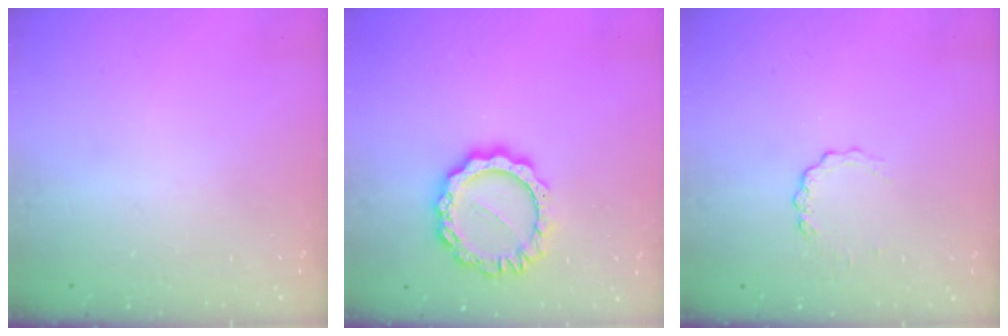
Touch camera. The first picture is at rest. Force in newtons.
{"total": 12.1, "press": 12.0, "slide": 1.1}
{"total": 2.8, "press": 2.8, "slide": 0.3}